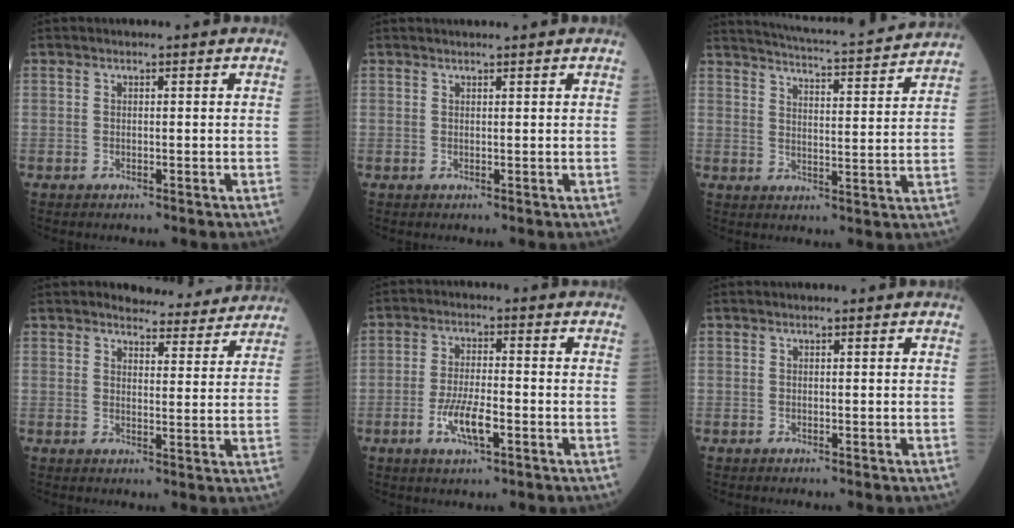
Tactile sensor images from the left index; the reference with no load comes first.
{"total": 2.3, "force": [2.2, 0.0, 0.7], "torque": [-0.005, 0.018, 0.031]}
{"total": 17.6, "force": [16.5, 0.7, 5.9], "torque": [-0.103, -0.013, 0.218]}
{"total": 7.6, "force": [7.3, 1.8, 1.0], "torque": [-0.005, -0.008, 0.081]}
{"total": 6.0, "force": [-2.5, 1.4, 5.3], "torque": [-0.108, -0.005, -0.046]}
{"total": 0.0}